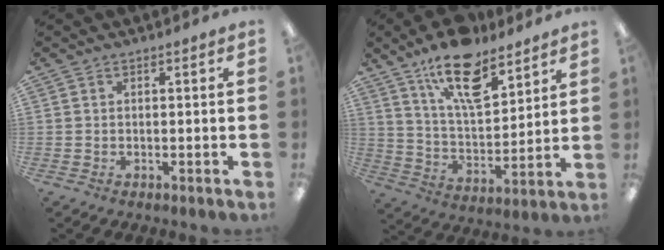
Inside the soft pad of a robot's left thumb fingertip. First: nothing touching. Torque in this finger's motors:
{"motor_torque": [0.20, 0.36, 1.57, -1.20, 0.42]}